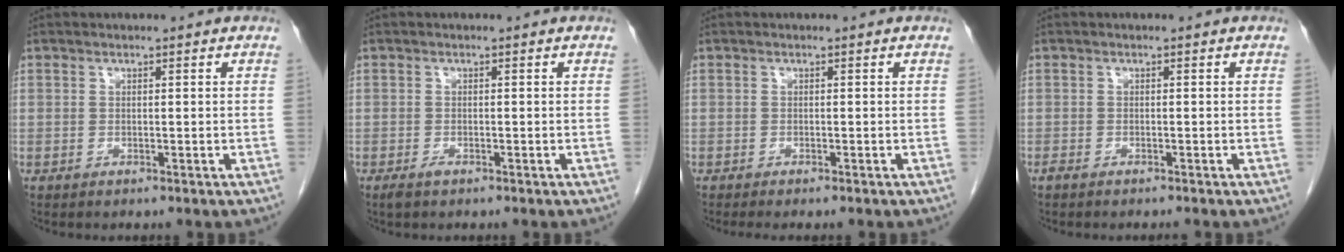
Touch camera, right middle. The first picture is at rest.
{"total": 1.1, "force": [-0.7, 0.4, 0.8], "torque": [-0.017, -0.002, -0.011]}
{"total": 2.9, "force": [-2.4, 0.4, 1.4], "torque": [-0.016, -0.005, -0.031]}
{"total": 1.2, "force": [-1.1, 0.1, 0.5], "torque": [-0.015, -0.004, -0.017]}